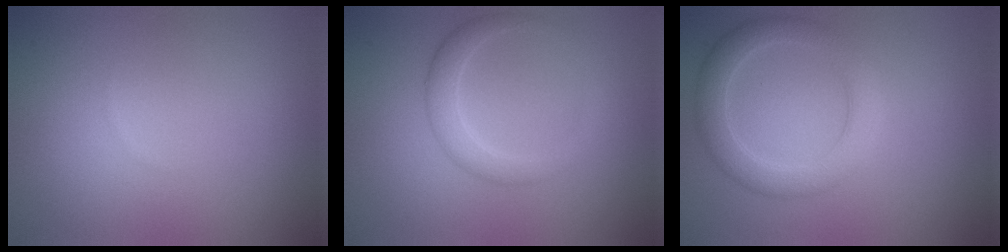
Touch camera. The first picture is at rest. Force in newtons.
{"total": 2.4, "press": 2.4, "slide": 0.1}
{"total": 3.6, "press": 3.6, "slide": 0.2}